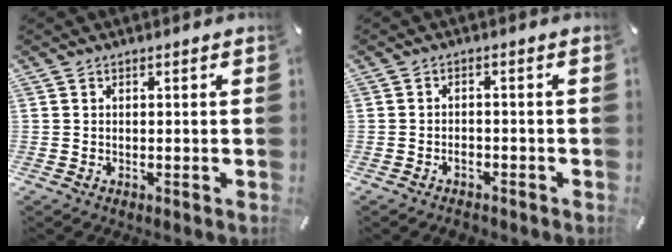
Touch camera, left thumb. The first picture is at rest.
{"total": 2.3, "force": [-1.5, 1.3, 1.0], "torque": [-0.021, 0.005, -0.031]}